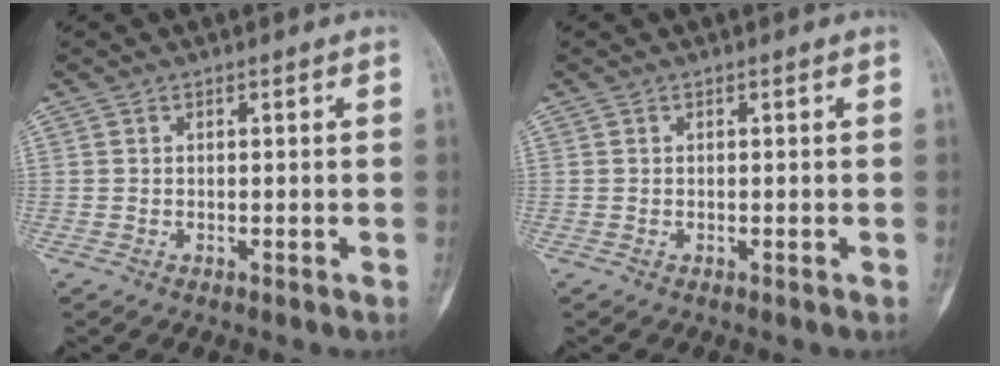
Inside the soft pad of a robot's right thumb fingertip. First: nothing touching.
{"total": 0.0}